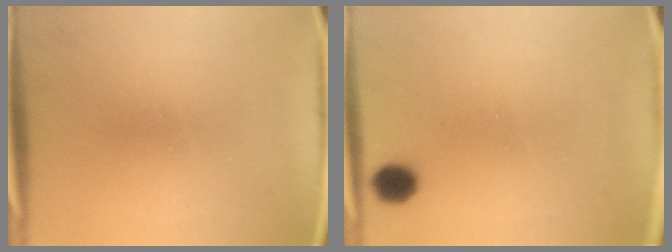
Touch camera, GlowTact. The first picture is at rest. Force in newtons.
{"total": 2.3}